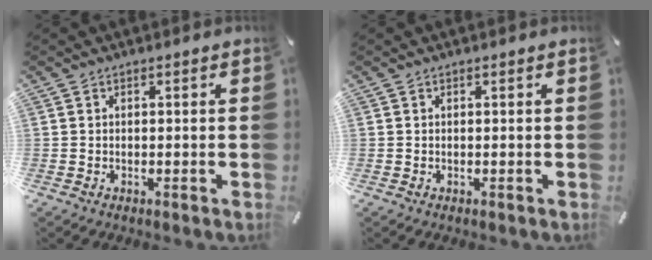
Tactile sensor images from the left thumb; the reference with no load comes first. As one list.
[{"total": 0.0}]